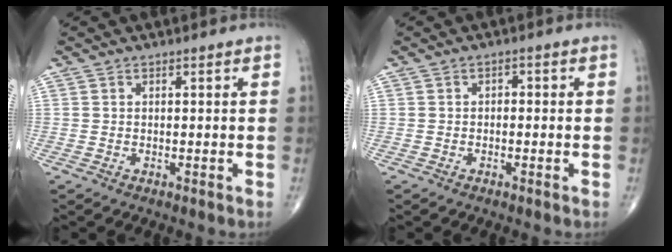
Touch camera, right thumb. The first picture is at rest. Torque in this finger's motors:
{"motor_torque": [-0.17, 0.05, 0.07, 0.27, 0.04]}